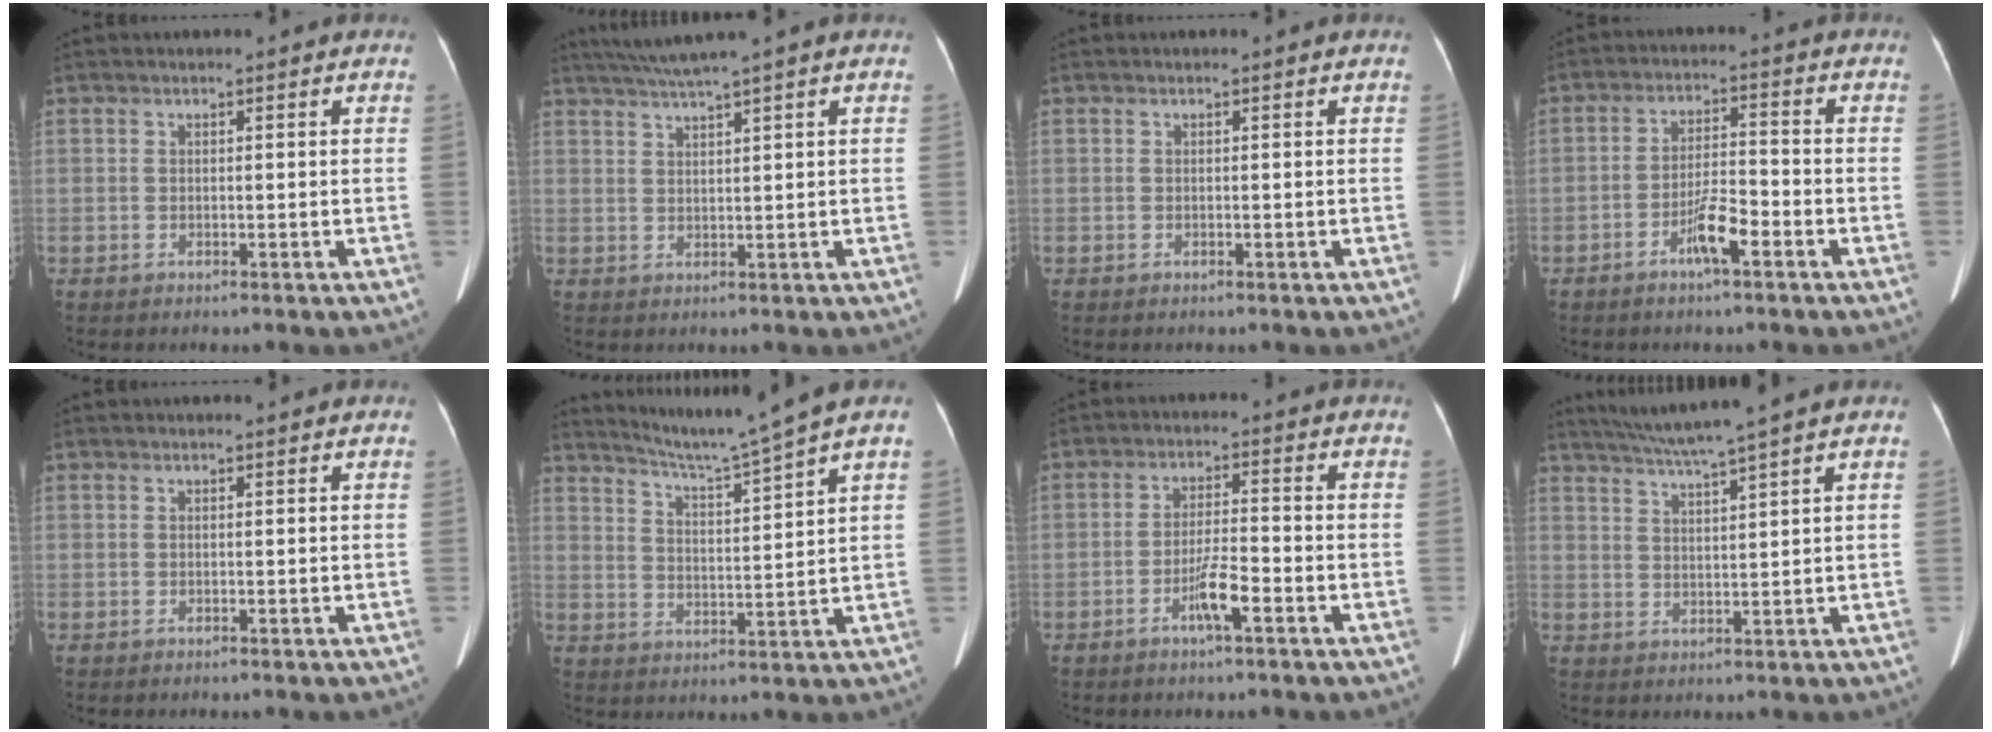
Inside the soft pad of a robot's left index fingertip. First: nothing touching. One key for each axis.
{"total": 4.5, "fx": 3.5, "fy": -1.3, "fz": 2.5, "tx": -0.051, "ty": 0.011, "tz": 0.070}
{"total": 0.0}
{"total": 5.4, "fx": -3.2, "fy": 0.8, "fz": 4.3, "tx": -0.090, "ty": -0.001, "tz": -0.059}
{"total": 0.0}
{"total": 8.2, "fx": 7.1, "fy": -2.6, "fz": 3.3, "tx": -0.062, "ty": -0.018, "tz": 0.127}
{"total": 4.9, "fx": -2.7, "fy": 0.4, "fz": 4.0, "tx": -0.081, "ty": -0.006, "tz": -0.052}
{"total": 6.5, "fx": 5.4, "fy": -1.8, "fz": 3.1, "tx": -0.056, "ty": 0.006, "tz": 0.099}